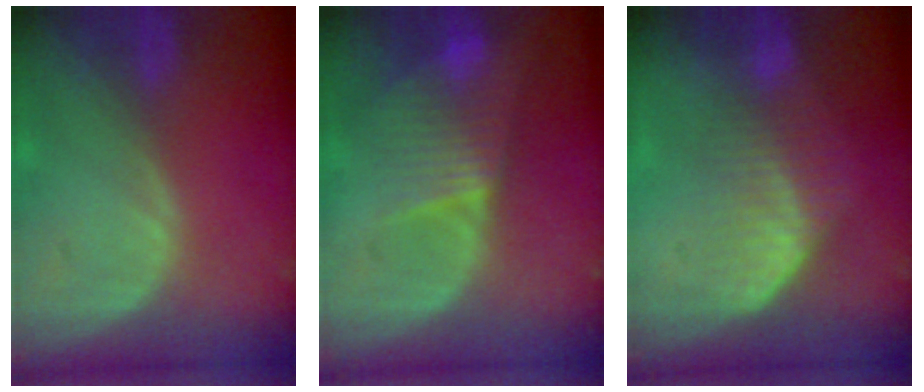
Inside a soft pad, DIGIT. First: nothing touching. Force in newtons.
{"total": 7.7, "press": 6.8, "slide": 3.6}
{"total": 7.3, "press": 6.2, "slide": 3.9}